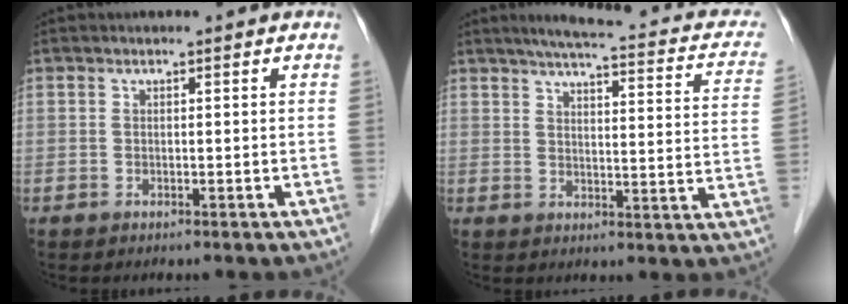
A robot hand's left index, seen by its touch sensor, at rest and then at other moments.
{"total": 17.5, "force": [13.7, 3.8, 10.2], "torque": [-0.128, 0.011, 0.149]}